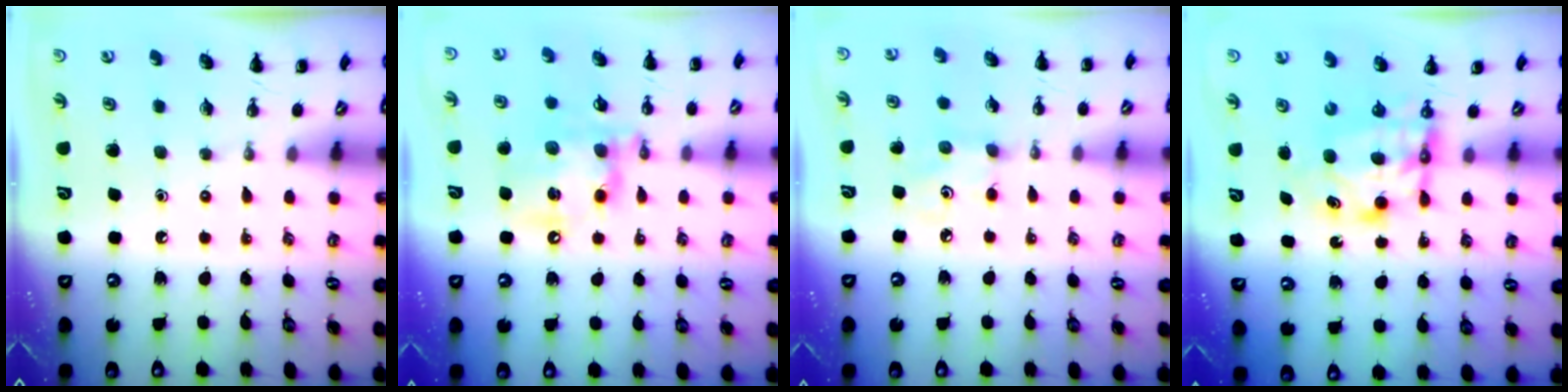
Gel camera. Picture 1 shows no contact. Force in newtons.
{"total": 15.6, "press": 15.5, "slide": 2.2}
{"total": 3.3, "press": 3.2, "slide": 0.8}
{"total": 6.0, "press": 6.0, "slide": 0.4}